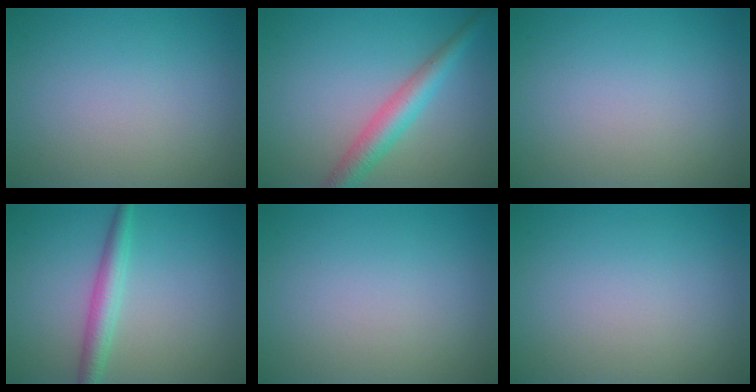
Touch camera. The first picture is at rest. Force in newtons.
{"total": 3.8, "press": 3.8, "slide": 0.1}
{"total": 0.0}
{"total": 2.9, "press": 2.9, "slide": 0.1}
{"total": 0.0}
{"total": 0.0}